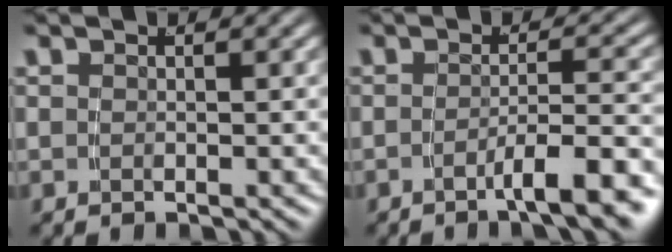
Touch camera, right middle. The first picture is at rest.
{"total": 4.5, "force": [-3.1, 0.0, 3.3], "torque": [-0.044, -0.002, -0.049]}